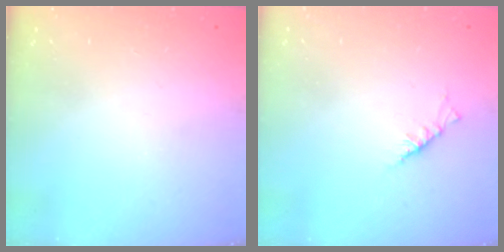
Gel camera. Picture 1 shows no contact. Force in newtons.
{"total": 2.3, "press": 2.2, "slide": 0.5}